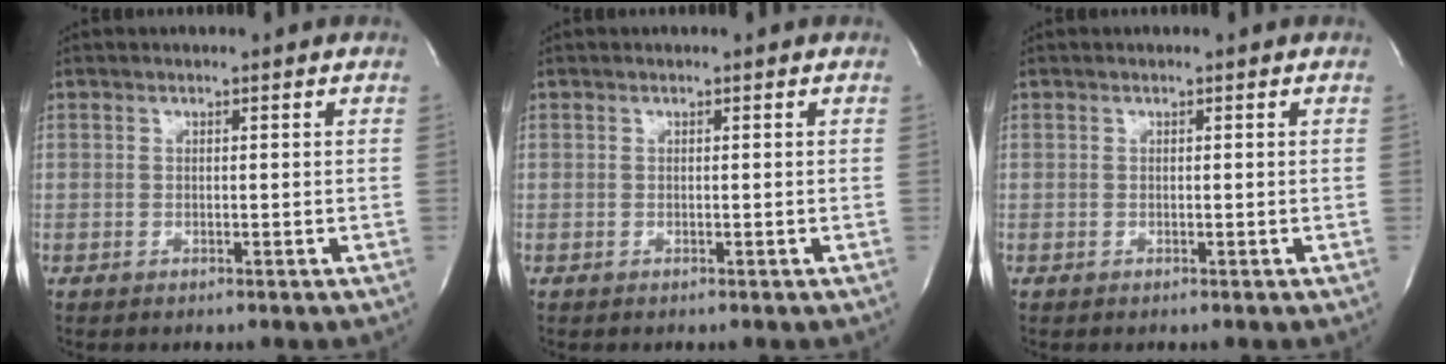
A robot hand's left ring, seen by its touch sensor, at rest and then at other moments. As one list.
[{"total": 0.0}, {"total": 0.0}]